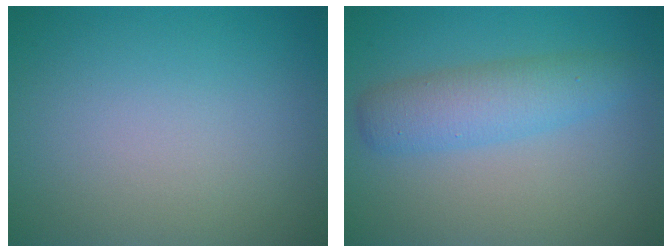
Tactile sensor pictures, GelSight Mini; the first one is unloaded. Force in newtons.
{"total": 3.9, "press": 3.9, "slide": 0.1}